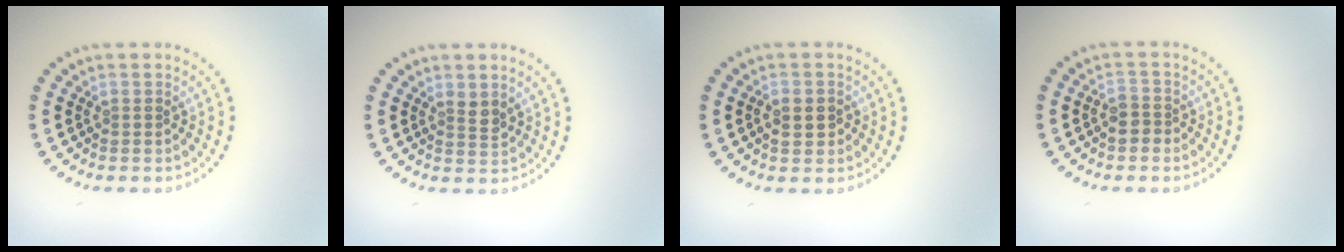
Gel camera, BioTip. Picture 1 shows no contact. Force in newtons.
{"total": 1.4, "press": 1.1, "slide": 0.8}
{"total": 1.8, "press": 1.8, "slide": 0.2}
{"total": 1.7, "press": 1.6, "slide": 0.7}